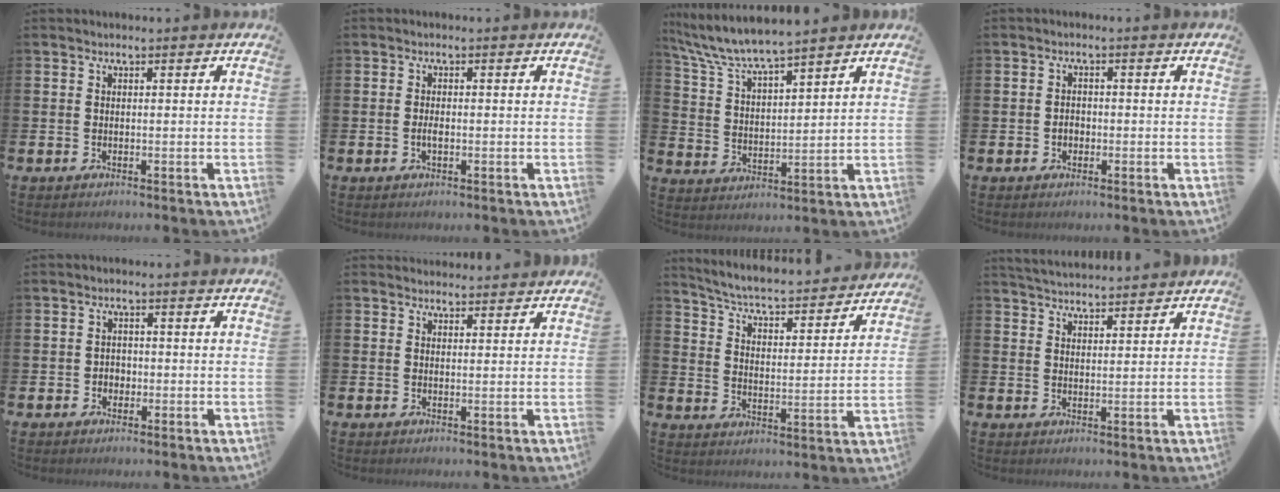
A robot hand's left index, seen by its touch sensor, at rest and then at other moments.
{"total": 1.4, "force": [-0.3, 0.6, 1.3], "torque": [-0.018, -0.002, -0.007]}
{"total": 6.5, "force": [6.2, 0.4, 2.0], "torque": [-0.070, -0.035, 0.110]}
{"total": 1.6, "force": [-0.5, 1.3, 0.8], "torque": [-0.011, 0.004, -0.012]}
{"total": 1.7, "force": [-0.5, 1.6, 0.6], "torque": [-0.001, 0.000, -0.016]}
{"total": 2.1, "force": [2.0, 0.4, -0.1], "torque": [0.009, -0.009, 0.035]}
{"total": 5.5, "force": [5.2, 0.4, 1.7], "torque": [-0.060, -0.046, 0.082]}
{"total": 3.9, "force": [3.8, 0.3, 0.1], "torque": [-0.009, -0.019, 0.070]}